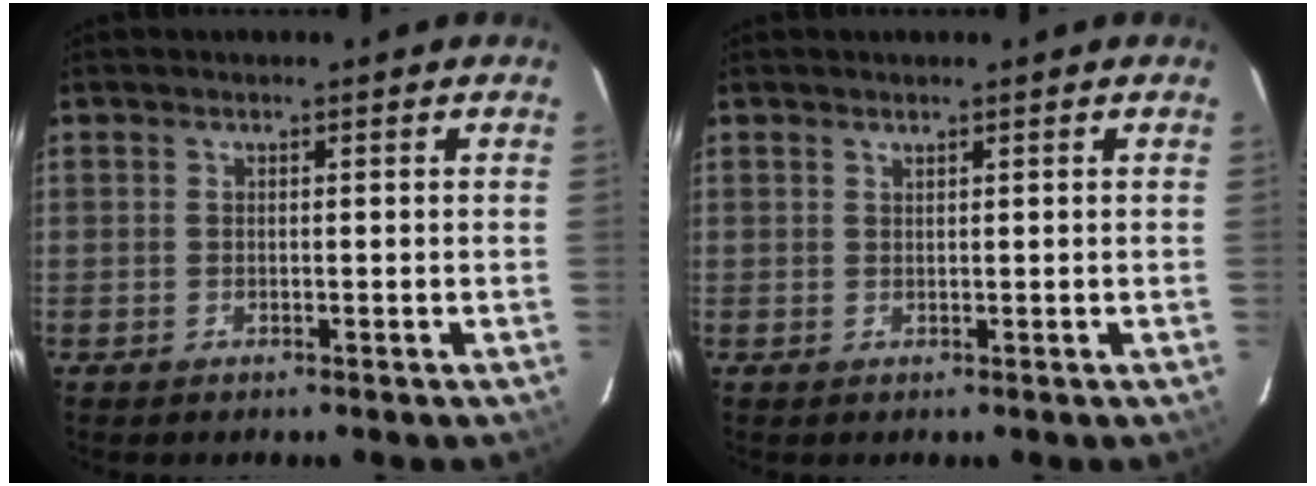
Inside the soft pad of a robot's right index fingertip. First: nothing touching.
{"total": 0.6, "force": [0.5, -0.3, 0.1], "torque": [-0.003, -0.001, 0.010]}